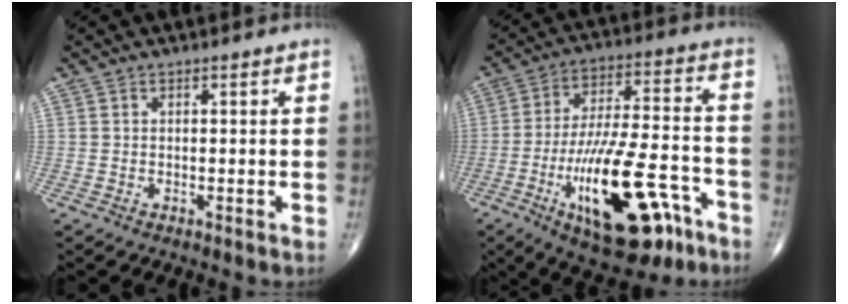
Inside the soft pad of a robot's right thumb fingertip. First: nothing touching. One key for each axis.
{"total": 22.2, "fx": -9.7, "fy": 8.5, "fz": 18.1, "tx": -0.306, "ty": 0.045, "tz": -0.146}